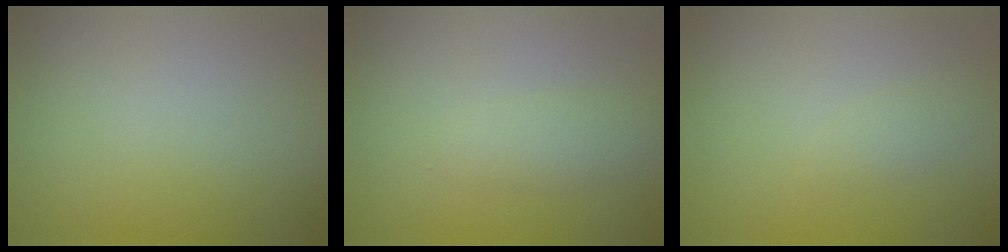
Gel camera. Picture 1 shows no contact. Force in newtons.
{"total": 1.7, "press": 1.7, "slide": 0.1}
{"total": 1.1, "press": 1.1, "slide": 0.0}